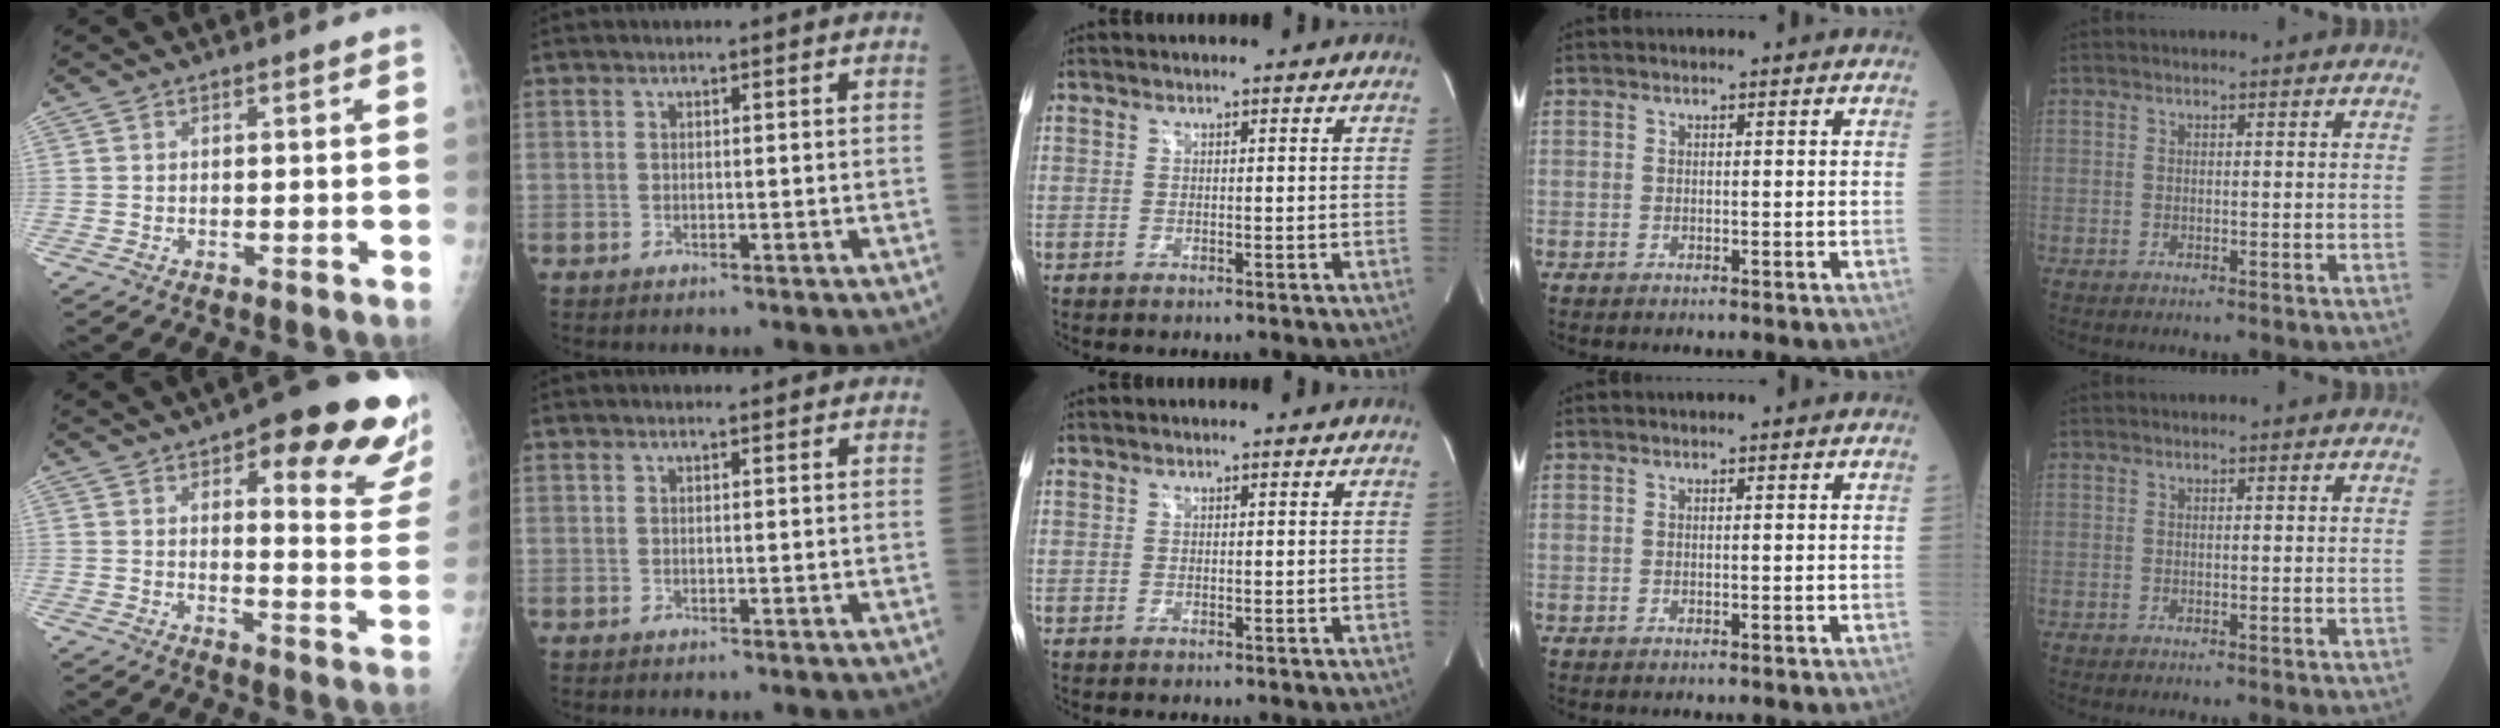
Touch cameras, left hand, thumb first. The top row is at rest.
{"thumb": {"total": 21.4, "force": [12.5, 6.1, 16.2], "torque": [-0.163, -0.055, 0.149]}, "index": {"total": 2.4, "force": [2.3, 0.6, 0.5], "torque": [-0.014, 0.010, 0.023]}}